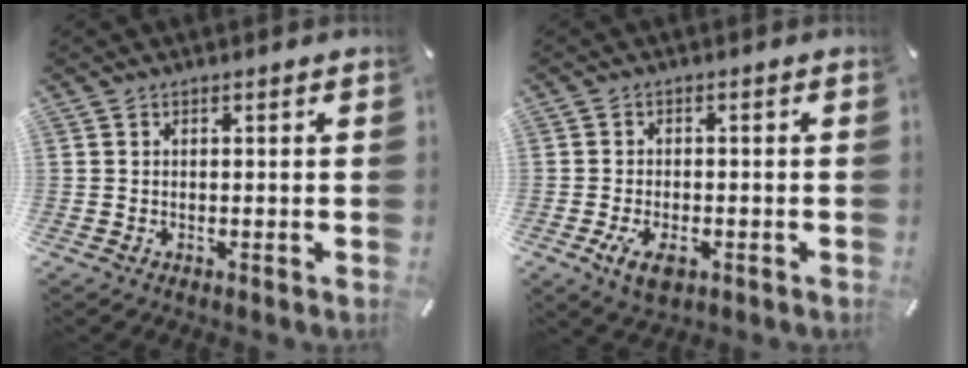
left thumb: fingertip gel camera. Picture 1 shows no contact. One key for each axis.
{"total": 5.0, "fx": -2.1, "fy": 2.9, "fz": 3.5, "tx": -0.067, "ty": 0.002, "tz": -0.040}